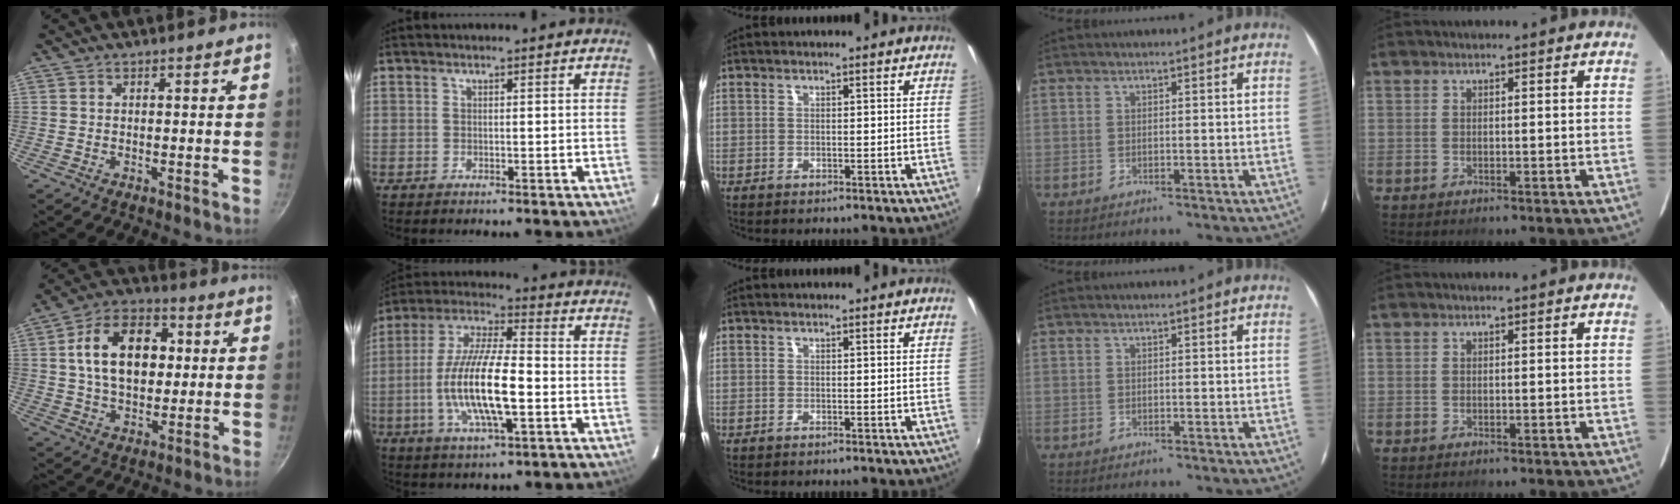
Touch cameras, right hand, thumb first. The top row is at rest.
{"thumb": {"total": 16.3, "force": [2.7, 11.0, 11.8], "torque": [-0.161, 0.017, 0.033]}, "index": {"total": 15.8, "force": [-3.4, 4.1, 14.9], "torque": [-0.297, -0.004, -0.065]}}